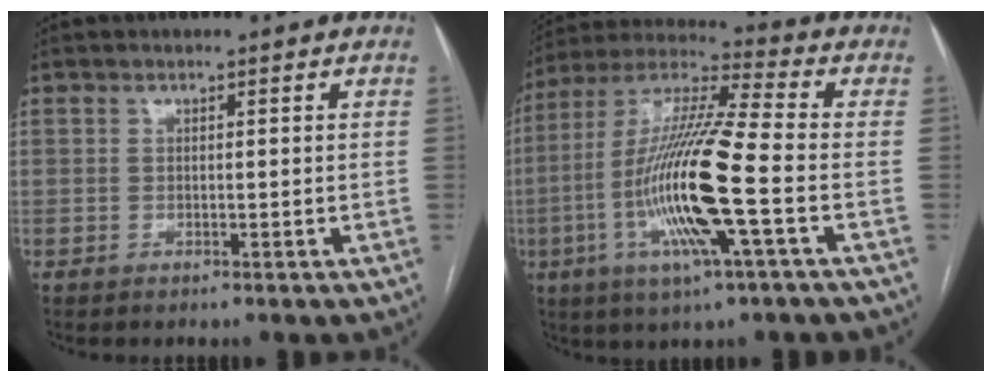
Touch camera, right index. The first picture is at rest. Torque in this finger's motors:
{"motor_torque": [2.14, 0.00, 0.91, 0.21]}